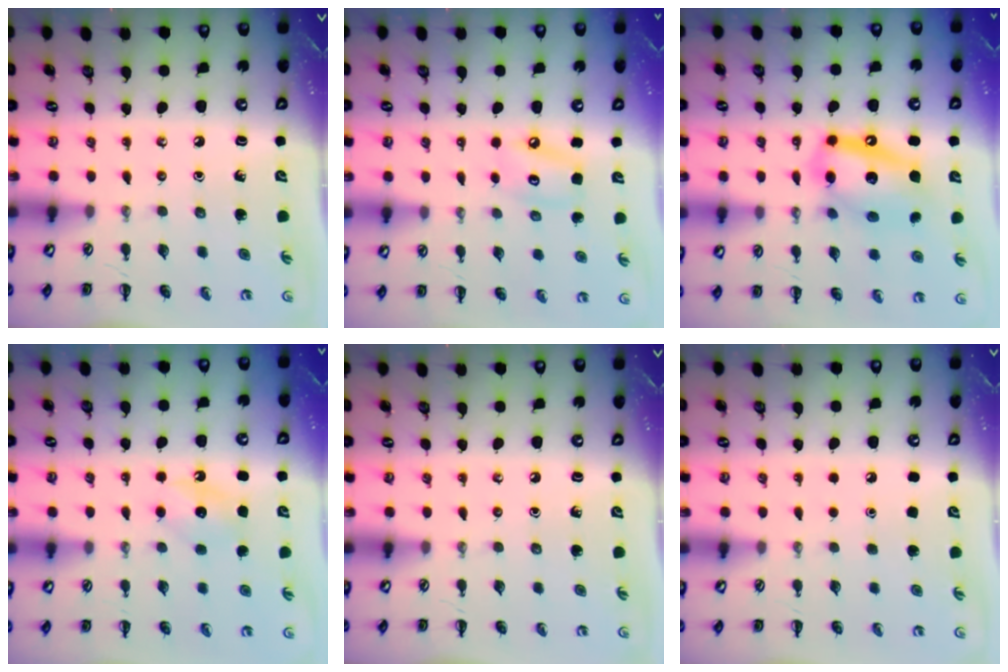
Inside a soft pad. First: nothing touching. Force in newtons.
{"total": 5.8, "press": 5.8, "slide": 0.7}
{"total": 14.7, "press": 14.3, "slide": 3.2}
{"total": 6.5, "press": 6.4, "slide": 1.5}
{"total": 0.0}
{"total": 1.6, "press": 1.6, "slide": 0.1}